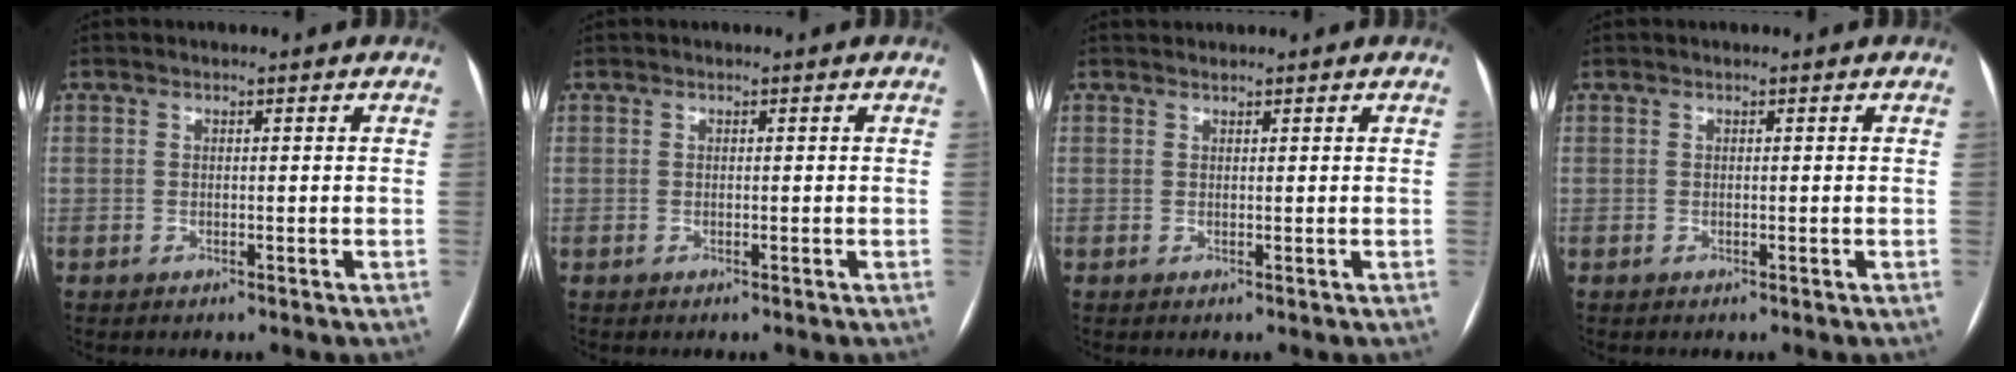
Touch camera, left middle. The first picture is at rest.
{"total": 0.0}
{"total": 0.8, "force": [0.8, 0.1, 0.0], "torque": [-0.006, 0.015, 0.018]}
{"total": 0.0}